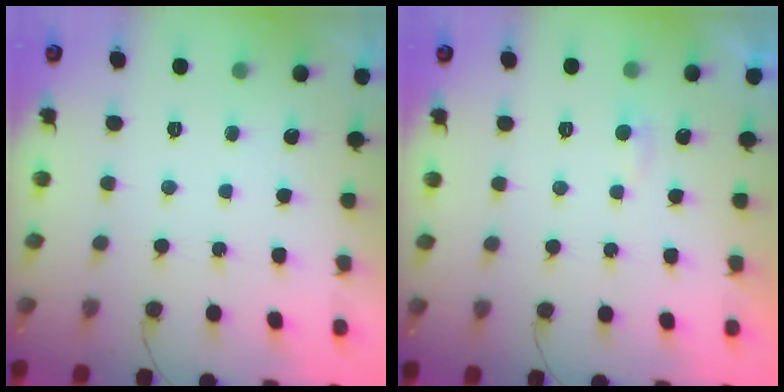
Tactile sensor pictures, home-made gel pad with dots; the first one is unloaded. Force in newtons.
{"total": 2.2, "press": 2.2, "slide": 0.2}